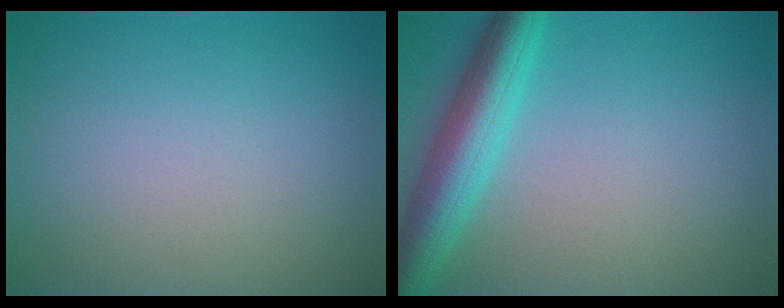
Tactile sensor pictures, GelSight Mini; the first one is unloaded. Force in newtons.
{"total": 6.0, "press": 6.0, "slide": 0.2}